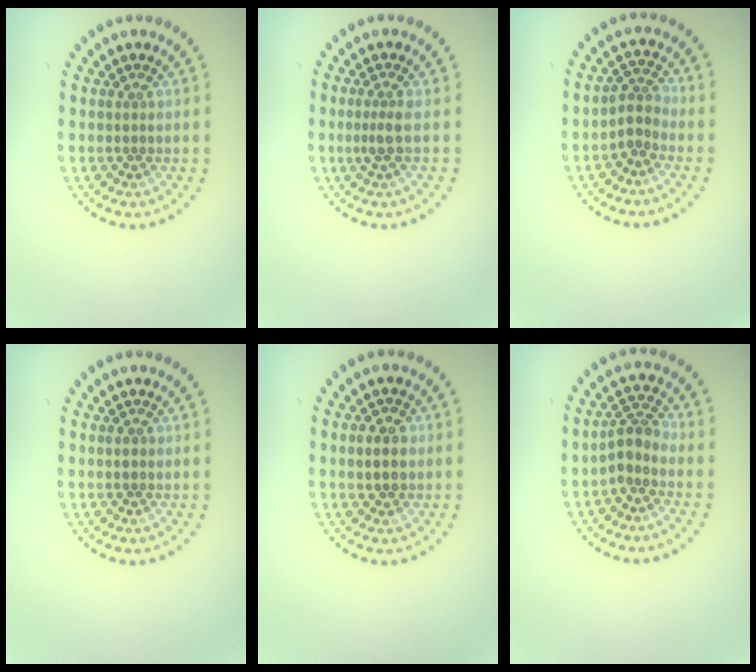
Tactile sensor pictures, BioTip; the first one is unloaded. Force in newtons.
{"total": 1.5, "press": 1.1, "slide": 1.0}
{"total": 2.0, "press": 1.5, "slide": 1.3}
{"total": 0.9, "press": 0.9, "slide": 0.1}
{"total": 2.5, "press": 2.4, "slide": 0.2}
{"total": 2.5, "press": 1.9, "slide": 1.6}